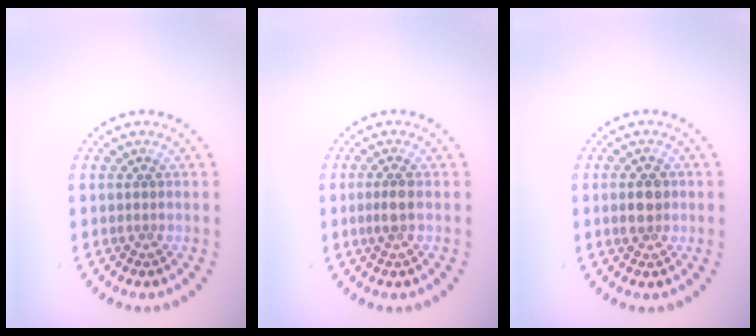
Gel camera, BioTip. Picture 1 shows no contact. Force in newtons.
{"total": 1.7, "press": 1.4, "slide": 0.8}
{"total": 2.7, "press": 2.7, "slide": 0.2}